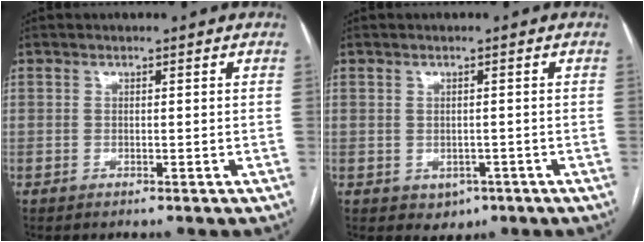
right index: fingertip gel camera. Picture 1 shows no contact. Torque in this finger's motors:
{"motor_torque": [-0.04, -0.03, 0.04, 0.02]}